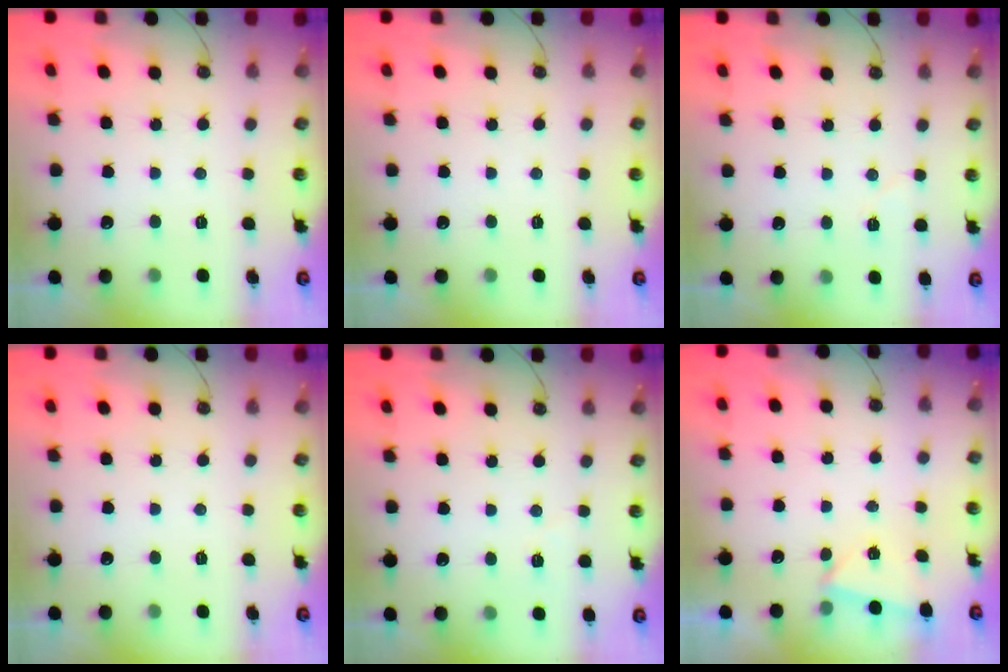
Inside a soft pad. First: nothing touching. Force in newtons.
{"total": 0.0}
{"total": 3.5, "press": 3.0, "slide": 1.7}
{"total": 0.0}
{"total": 4.1, "press": 3.7, "slide": 1.8}
{"total": 2.4, "press": 2.1, "slide": 1.1}